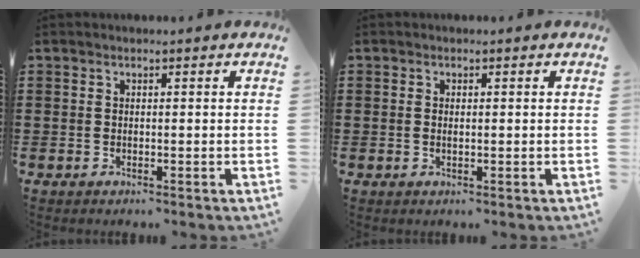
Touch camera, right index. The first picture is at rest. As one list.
[{"total": 0.9, "force": [0.0, 0.4, 0.8], "torque": [-0.018, 0.001, -0.001]}]